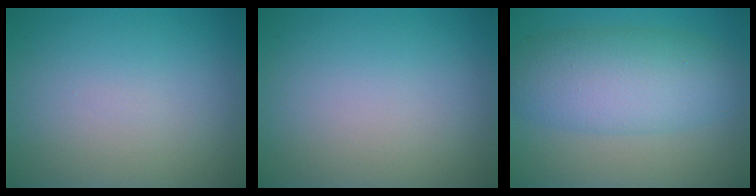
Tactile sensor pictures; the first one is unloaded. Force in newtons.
{"total": 0.0}
{"total": 6.9, "press": 6.9, "slide": 0.0}